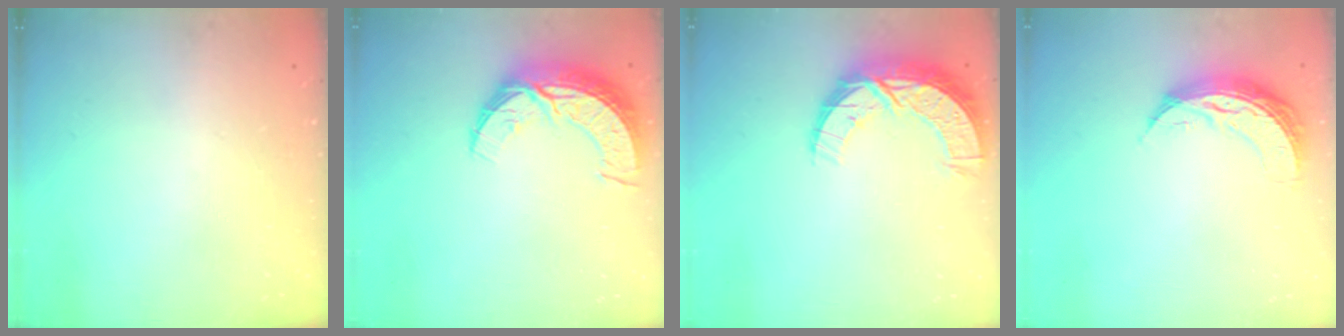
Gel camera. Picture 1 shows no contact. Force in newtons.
{"total": 9.7, "press": 9.7, "slide": 0.7}
{"total": 11.6, "press": 11.6, "slide": 0.7}
{"total": 8.6, "press": 8.5, "slide": 0.5}